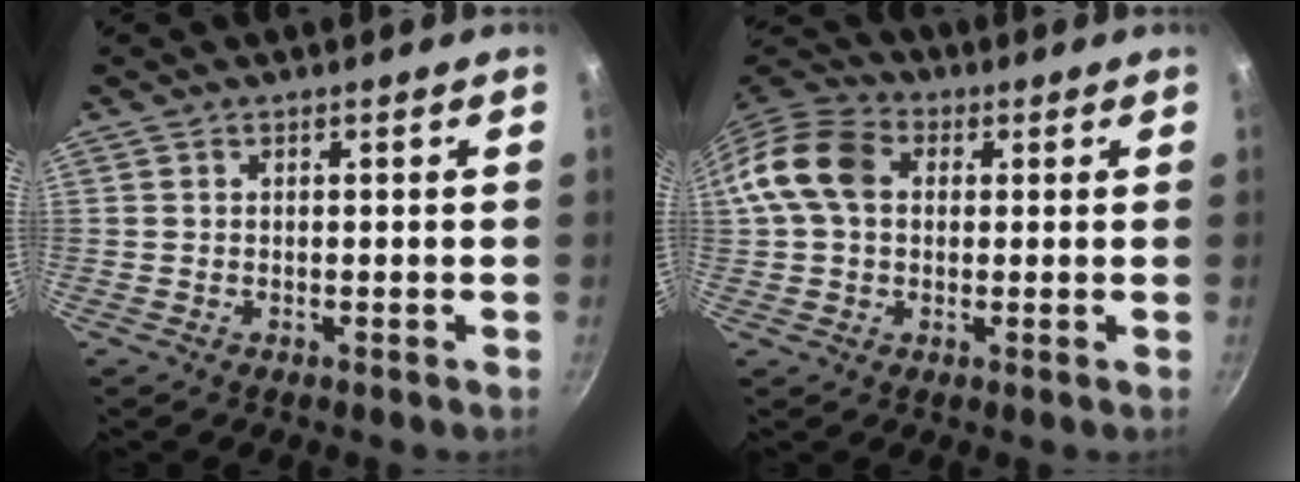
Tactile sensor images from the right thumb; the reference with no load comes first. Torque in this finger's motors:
{"motor_torque": [-0.58, 1.00, 0.23, -0.25, 0.14]}